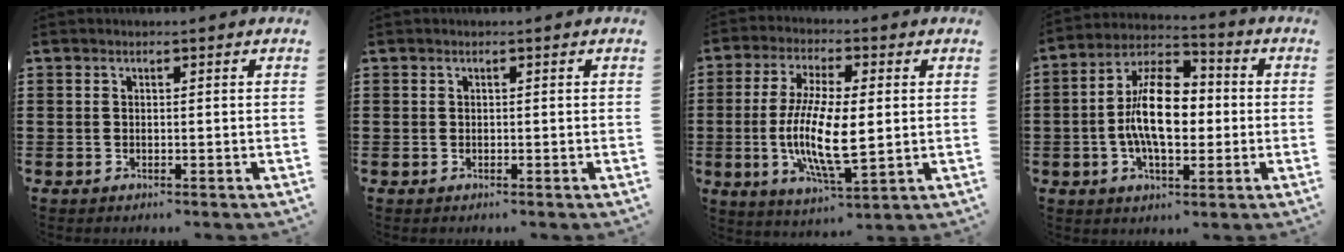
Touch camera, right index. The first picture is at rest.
{"total": 0.0}
{"total": 11.3, "force": [-0.6, 3.8, 10.6], "torque": [-0.218, -0.007, -0.012]}
{"total": 11.6, "force": [-0.8, 6.0, 9.9], "torque": [-0.197, 0.002, -0.023]}